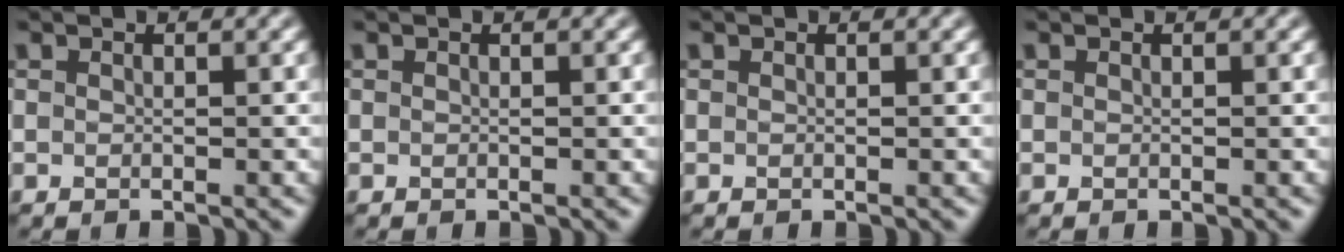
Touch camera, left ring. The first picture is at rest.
{"total": 0.0}
{"total": 0.0}
{"total": 0.0}